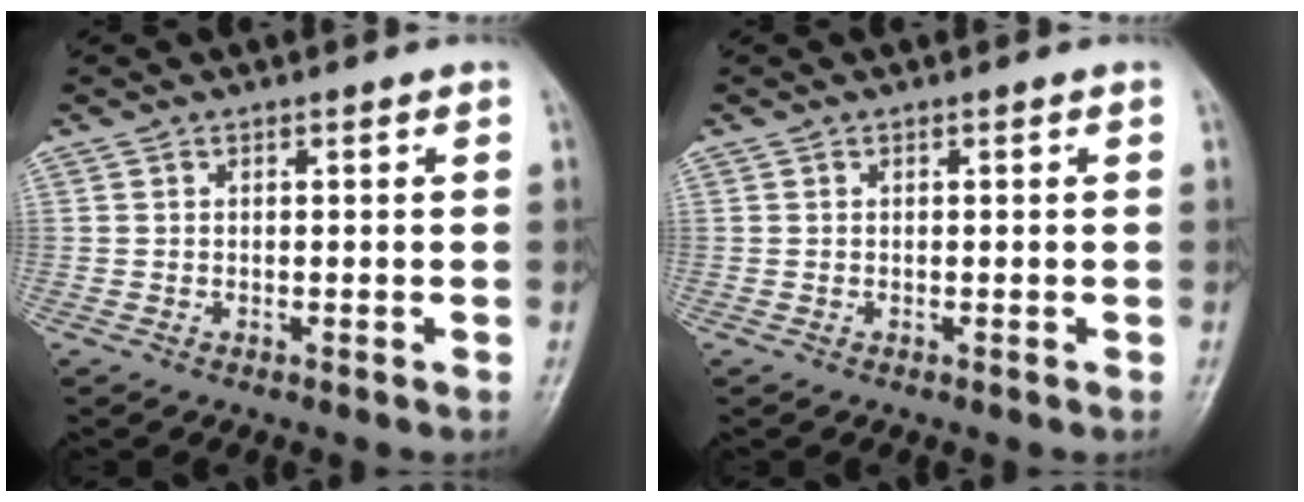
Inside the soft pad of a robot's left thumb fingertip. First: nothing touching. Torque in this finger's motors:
{"motor_torque": [-0.05, 0.05, 0.00, 0.00, 0.00]}